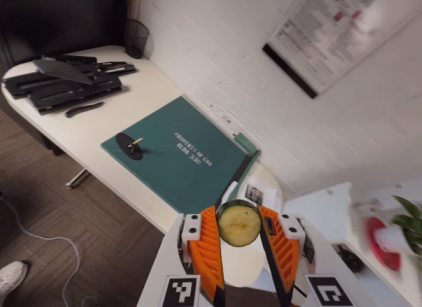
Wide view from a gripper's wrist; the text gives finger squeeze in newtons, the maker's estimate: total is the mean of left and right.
{"total": 8.9, "left": 8.5, "right": 9.4}